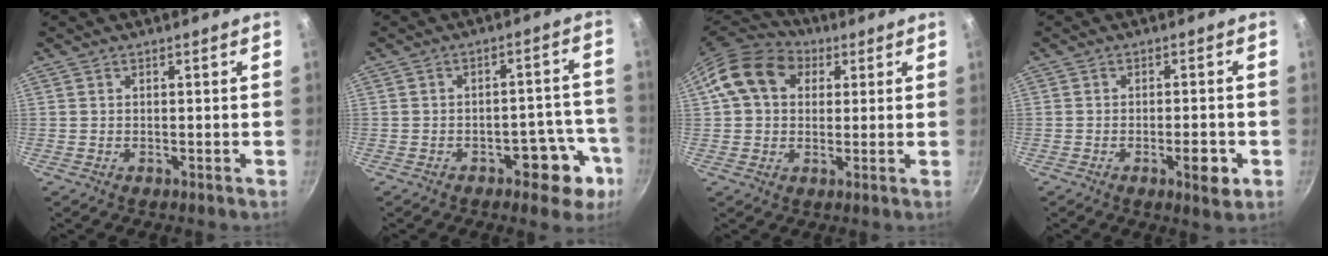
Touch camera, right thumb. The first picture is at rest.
{"total": 8.8, "force": [-4.2, 5.1, 5.8], "torque": [-0.024, 0.047, -0.044]}
{"total": 13.1, "force": [3.9, 10.2, 7.4], "torque": [-0.111, 0.019, 0.050]}
{"total": 5.3, "force": [-1.9, 1.8, 4.6], "torque": [-0.054, 0.008, -0.023]}